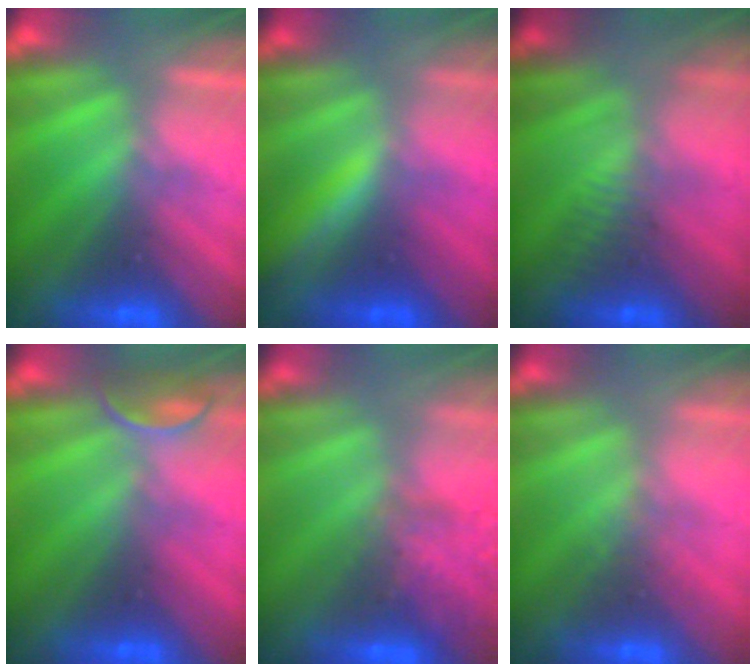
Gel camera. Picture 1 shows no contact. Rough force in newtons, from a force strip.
{"total": 1.7}
{"total": 2.8}
{"total": 2.4}
{"total": 8.3}
{"total": 2.2}